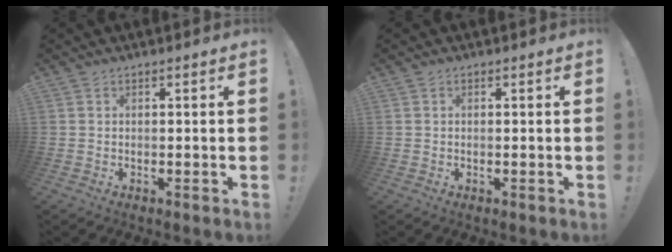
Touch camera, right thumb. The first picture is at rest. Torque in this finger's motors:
{"motor_torque": [0.11, 0.01, -0.15, -0.02, -0.01]}